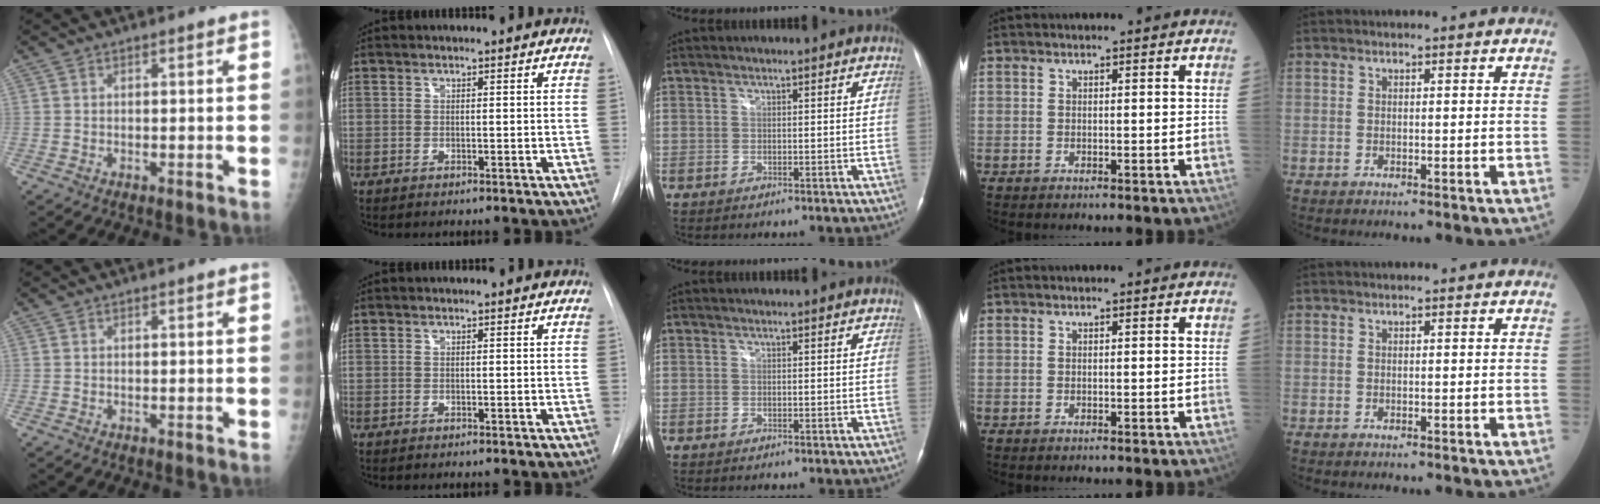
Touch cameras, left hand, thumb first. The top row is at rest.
{}